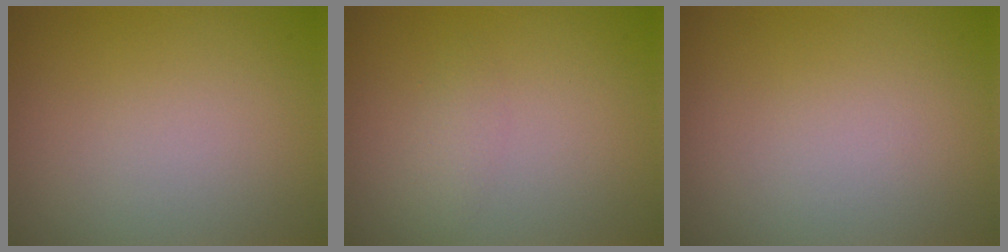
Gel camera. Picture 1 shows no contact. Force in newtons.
{"total": 1.1, "press": 1.1, "slide": 0.1}
{"total": 0.0}